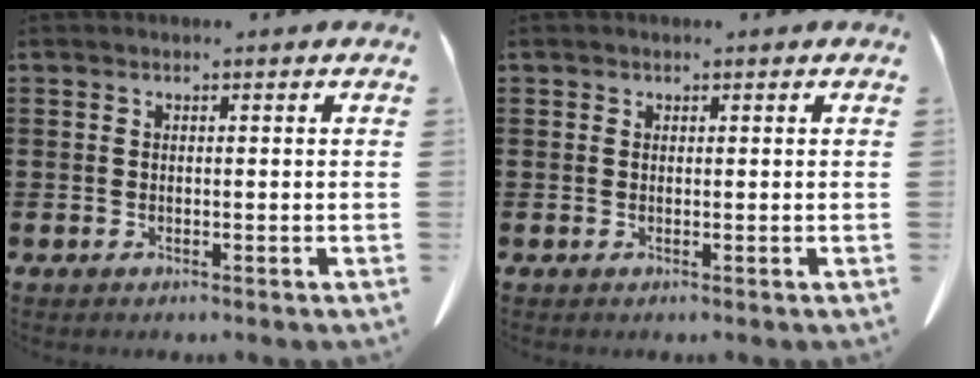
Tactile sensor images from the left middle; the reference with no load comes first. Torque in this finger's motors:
{"motor_torque": [-0.12, 0.01, 0.00, 0.00]}